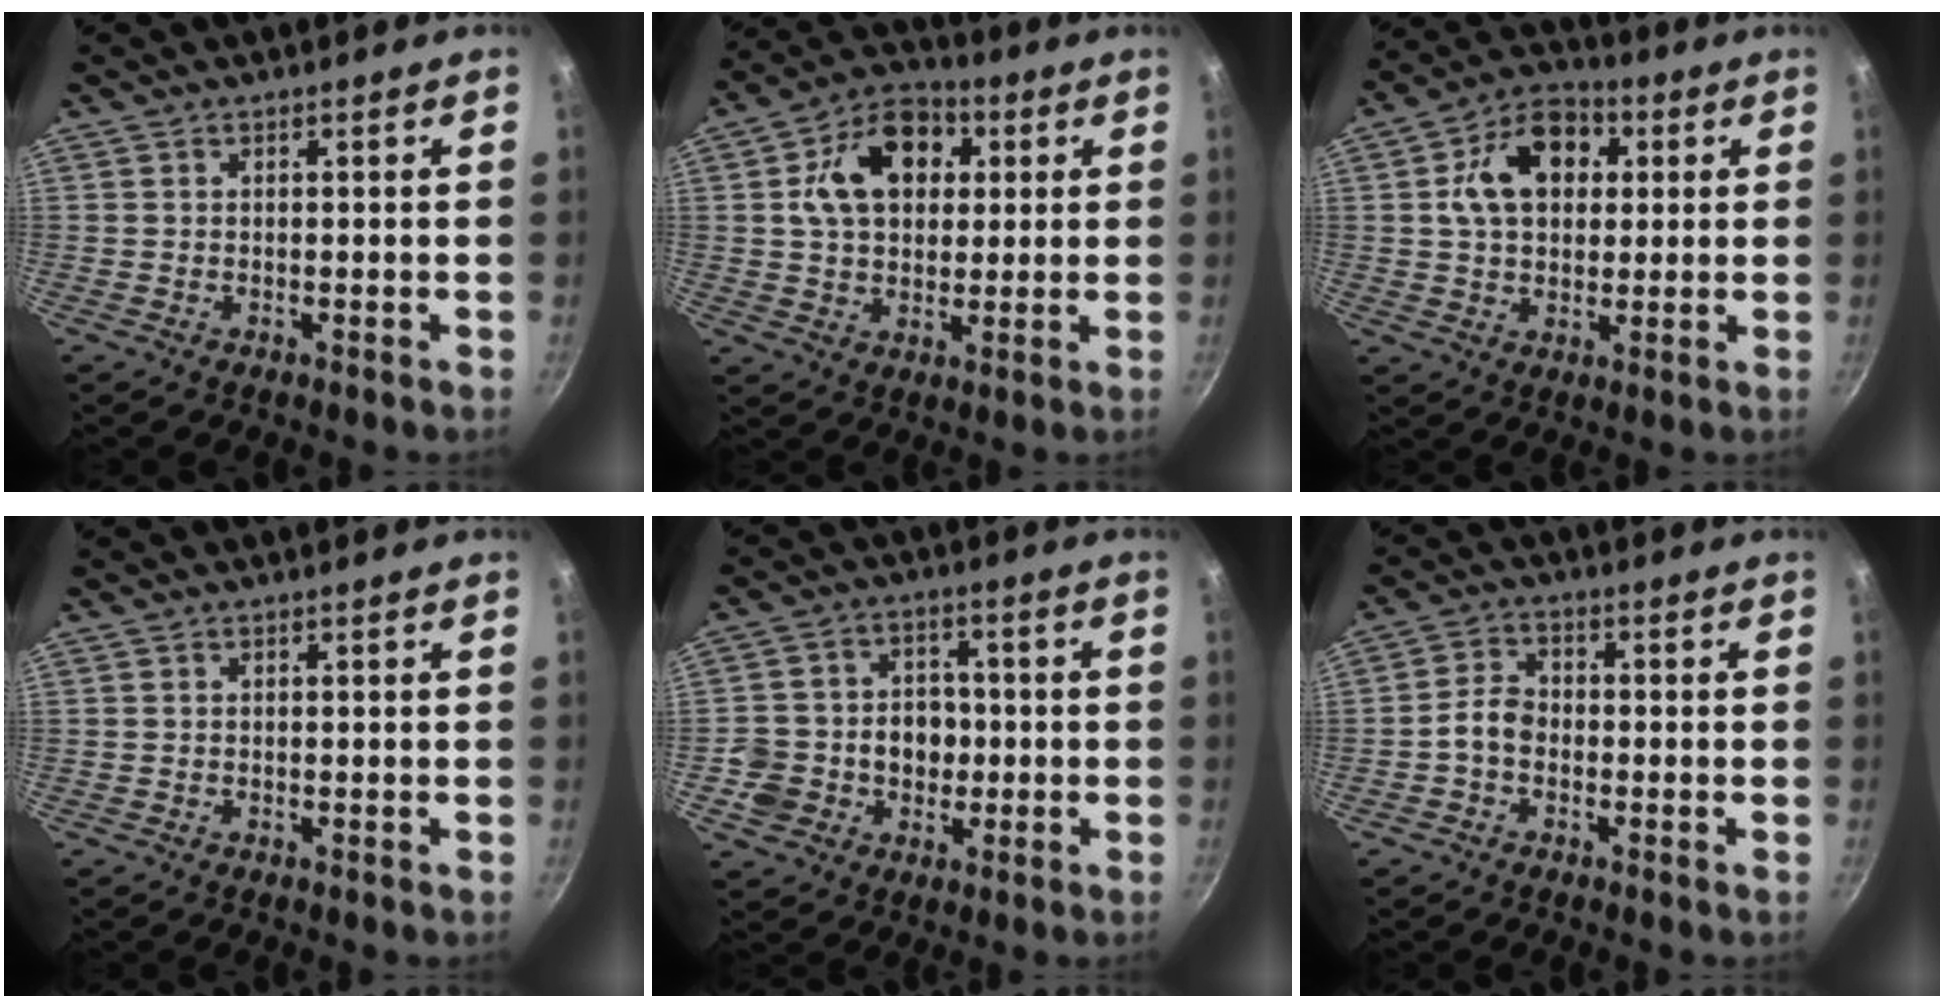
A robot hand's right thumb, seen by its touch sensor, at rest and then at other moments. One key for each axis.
{"total": 14.0, "fx": 3.4, "fy": 10.1, "fz": 9.1, "tx": -0.121, "ty": 0.013, "tz": 0.041}
{"total": 13.4, "fx": 3.1, "fy": 9.7, "fz": 8.8, "tx": -0.116, "ty": 0.014, "tz": 0.036}
{"total": 0.0}
{"total": 10.0, "fx": -1.8, "fy": 8.9, "fz": 4.2, "tx": -0.042, "ty": 0.028, "tz": -0.033}
{"total": 4.3, "fx": -1.4, "fy": 3.1, "fz": 2.7, "tx": -0.040, "ty": 0.026, "tz": -0.037}